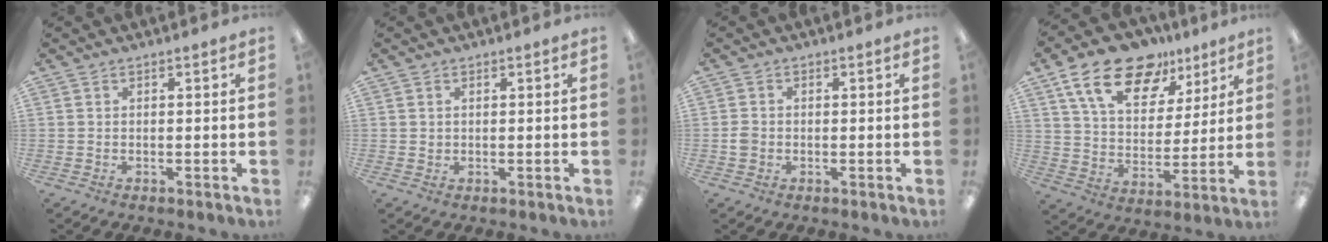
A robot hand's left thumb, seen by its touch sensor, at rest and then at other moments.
{"total": 0.8, "force": [0.4, 0.7, 0.0], "torque": [-0.002, 0.002, 0.007]}
{"total": 2.0, "force": [-0.5, 1.8, 0.8], "torque": [-0.014, 0.005, -0.010]}
{"total": 18.8, "force": [12.6, 9.9, 9.9], "torque": [-0.177, -0.064, 0.226]}